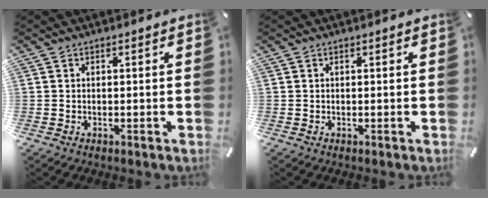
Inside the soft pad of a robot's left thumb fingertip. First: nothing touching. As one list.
[{"total": 0.0}]